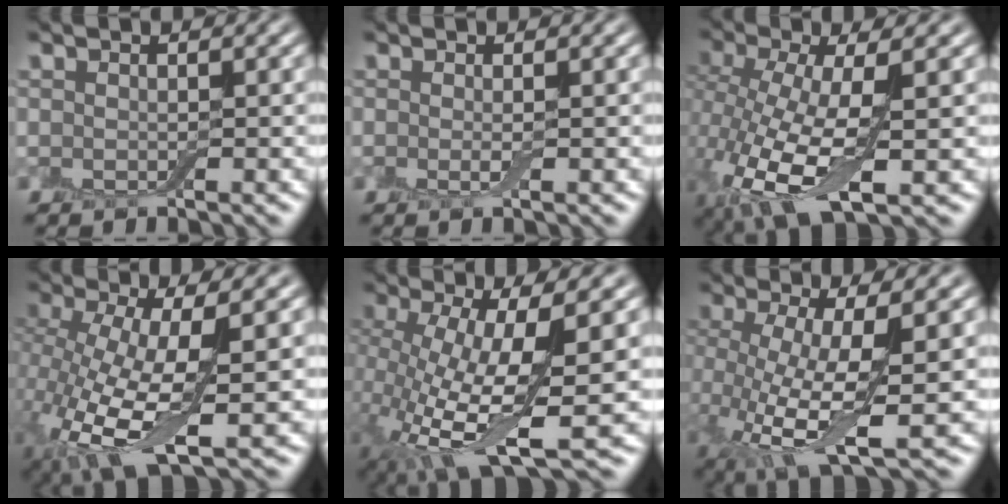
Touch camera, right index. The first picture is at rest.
{"total": 0.7, "force": [-0.3, 0.0, 0.6], "torque": [-0.013, -0.005, -0.005]}
{"total": 8.6, "force": [-2.0, 3.6, 7.5], "torque": [-0.163, -0.017, -0.031]}
{"total": 9.0, "force": [-1.7, 3.4, 8.2], "torque": [-0.175, -0.019, -0.022]}
{"total": 10.0, "force": [-1.4, 3.1, 9.4], "torque": [-0.175, -0.024, -0.012]}
{"total": 8.1, "force": [-0.4, 2.4, 7.7], "torque": [-0.144, -0.010, -0.003]}